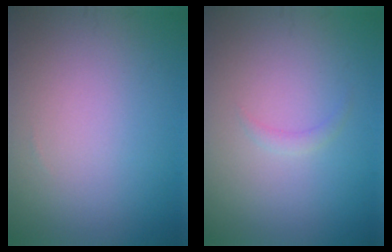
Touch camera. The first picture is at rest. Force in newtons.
{"total": 0.8, "press": 0.8, "slide": 0.0}